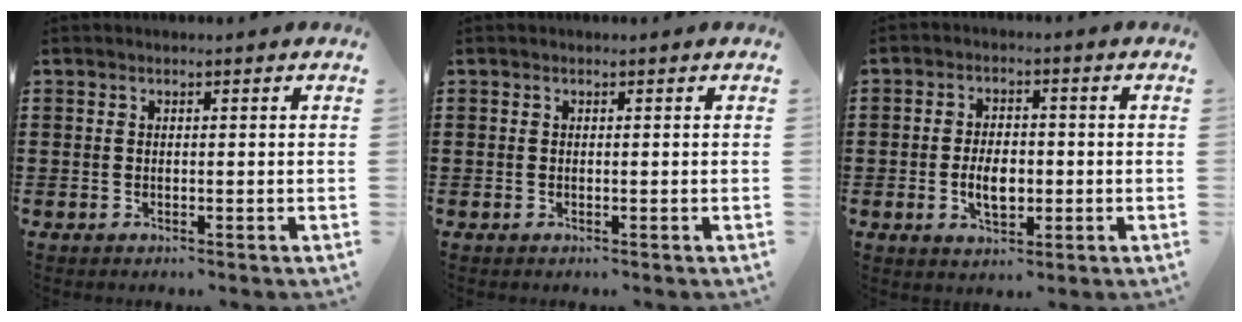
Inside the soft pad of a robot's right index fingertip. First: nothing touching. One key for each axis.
{"total": 0.0}
{"total": 5.3, "fx": -1.0, "fy": 2.9, "fz": 4.3, "tx": -0.070, "ty": -0.002, "tz": -0.022}